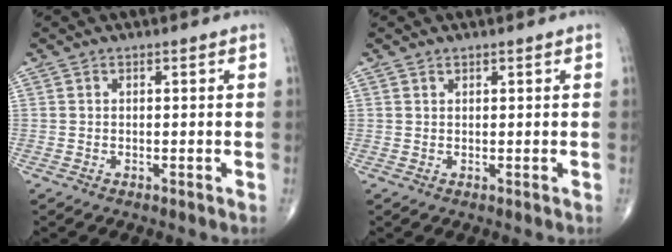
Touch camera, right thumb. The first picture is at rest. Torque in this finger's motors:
{"motor_torque": [-0.39, 0.20, -0.23, -0.14, 0.02]}